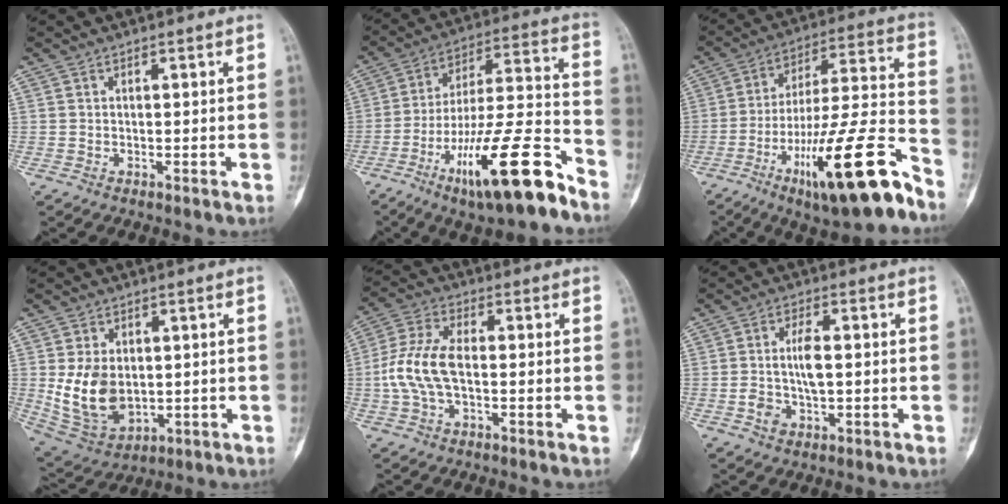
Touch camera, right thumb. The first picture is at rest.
{"total": 21.6, "force": [-12.8, 4.4, 16.8], "torque": [-0.292, 0.069, -0.215]}
{"total": 23.3, "force": [-13.4, 4.3, 18.5], "torque": [-0.292, 0.071, -0.216]}
{"total": 11.6, "force": [0.0, 8.1, 8.4], "torque": [-0.132, -0.008, 0.024]}
{"total": 10.0, "force": [-1.0, 5.2, 8.4], "torque": [-0.192, 0.026, -0.023]}
{"total": 6.3, "force": [-0.4, 3.3, 5.4], "torque": [-0.099, 0.011, -0.006]}